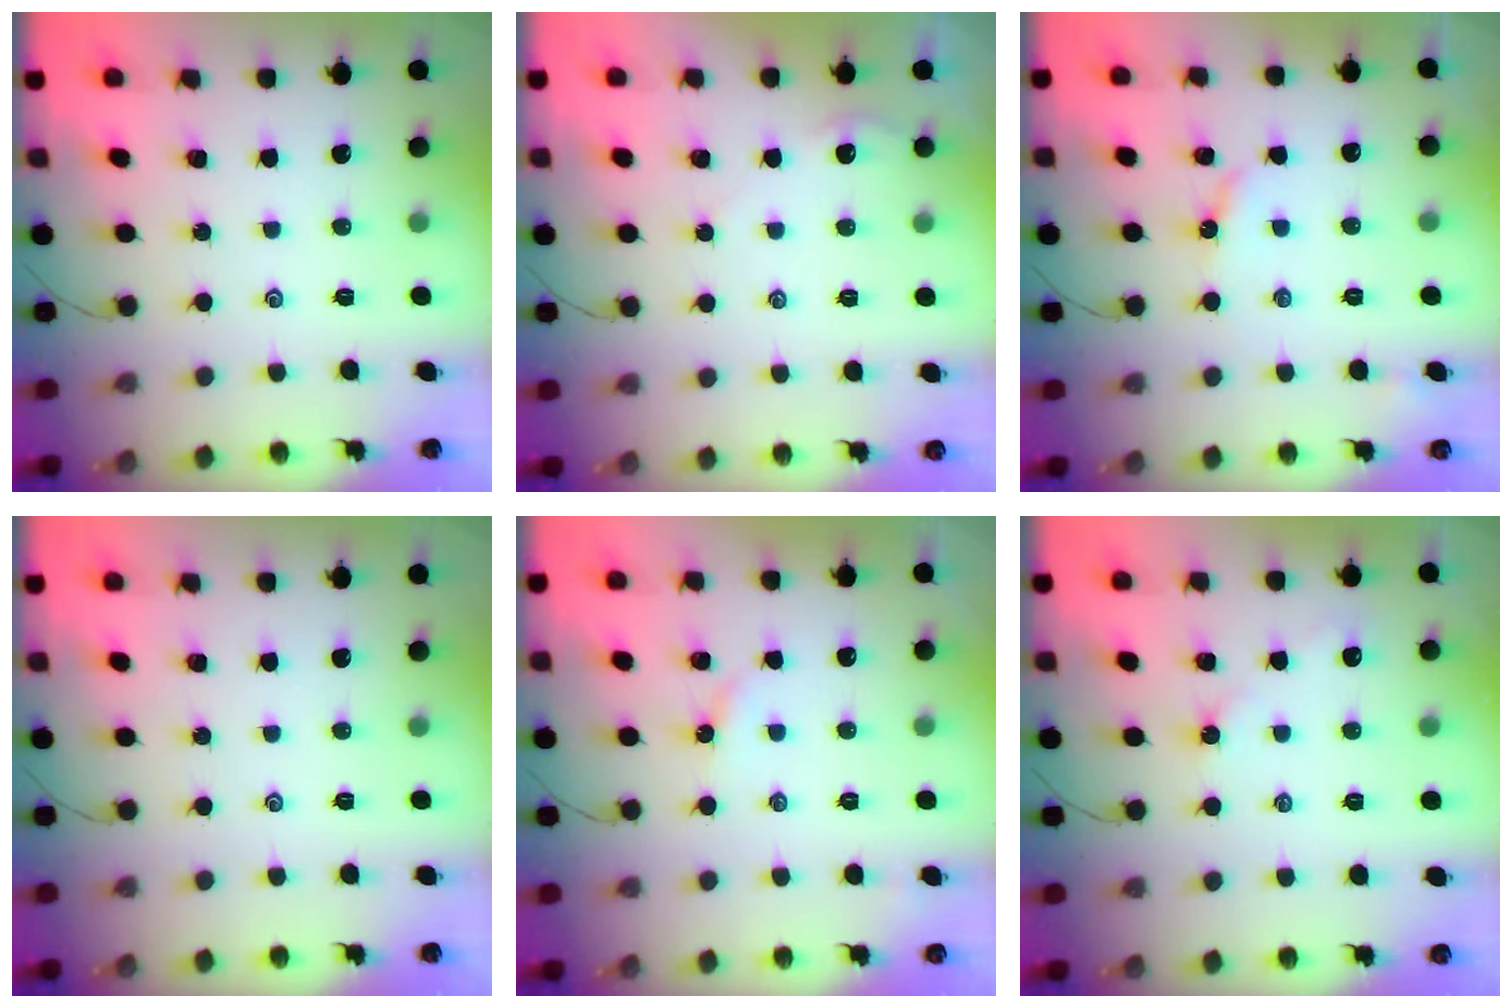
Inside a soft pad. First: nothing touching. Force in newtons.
{"total": 0.6, "press": 0.5, "slide": 0.3}
{"total": 3.4, "press": 3.3, "slide": 0.5}
{"total": 0.0}
{"total": 2.3, "press": 2.3, "slide": 0.4}
{"total": 2.2, "press": 2.1, "slide": 0.4}